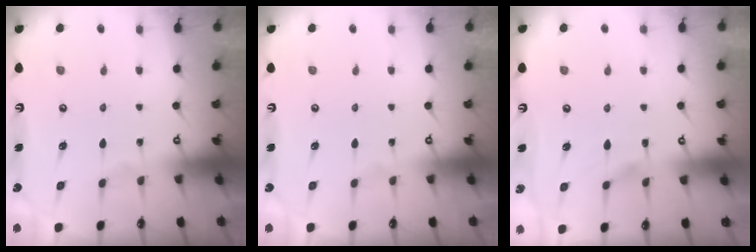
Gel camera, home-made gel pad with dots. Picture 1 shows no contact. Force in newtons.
{"total": 0.0}
{"total": 1.8, "press": 1.6, "slide": 0.9}